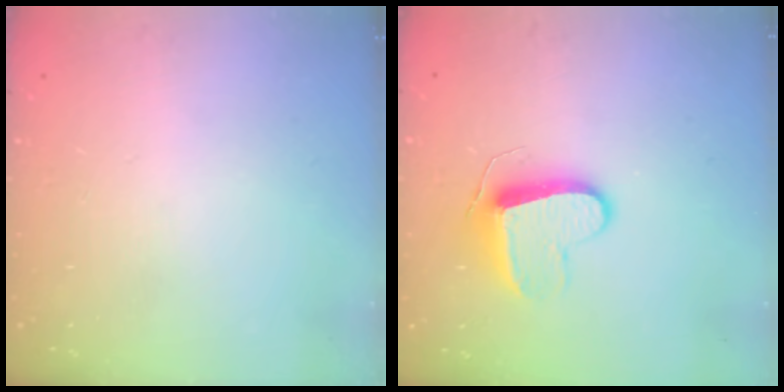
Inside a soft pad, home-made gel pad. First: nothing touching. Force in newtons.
{"total": 9.7, "press": 9.7, "slide": 0.4}